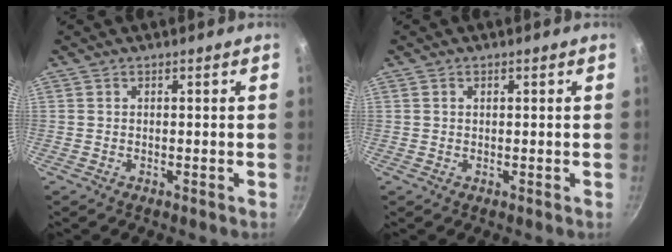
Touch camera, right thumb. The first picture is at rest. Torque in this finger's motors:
{"motor_torque": [0.02, -0.69, -0.40, -0.10, 0.04]}